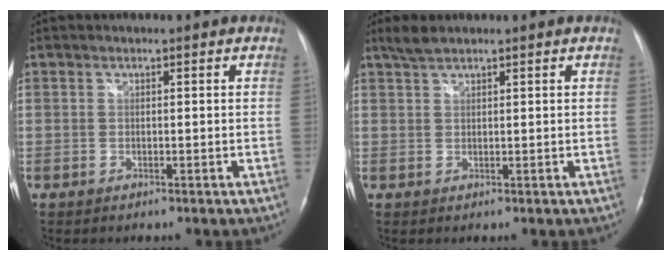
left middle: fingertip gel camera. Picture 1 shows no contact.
{"total": 2.3, "force": [2.0, 0.4, 1.1], "torque": [-0.029, 0.010, 0.042]}